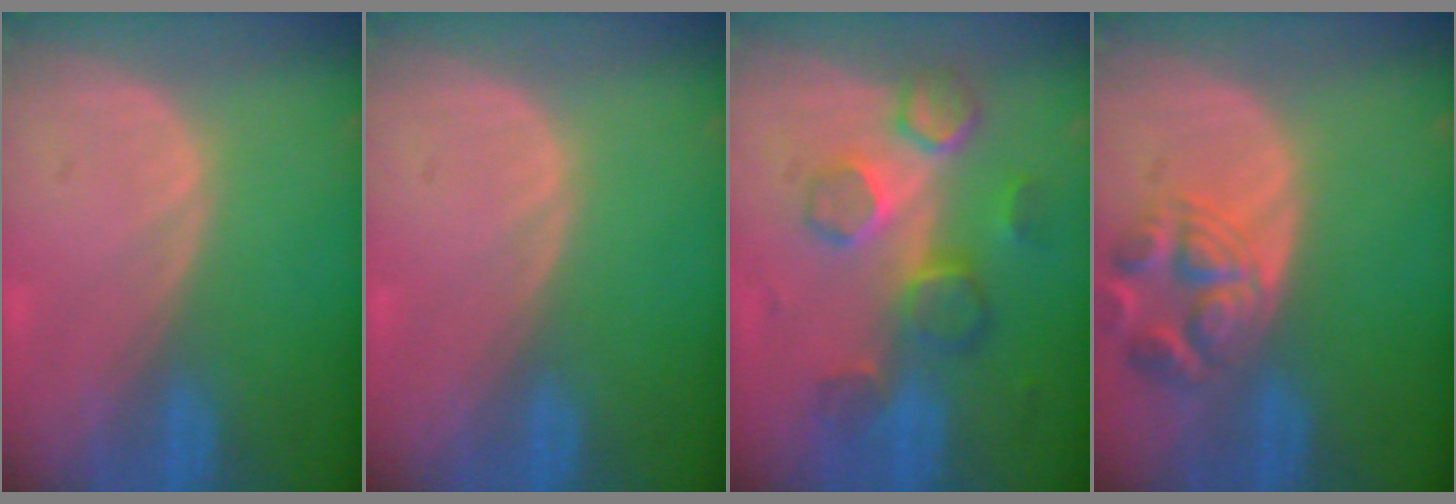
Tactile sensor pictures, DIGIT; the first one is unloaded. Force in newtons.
{"total": 0.0}
{"total": 8.6, "press": 7.7, "slide": 3.8}
{"total": 6.5, "press": 6.3, "slide": 1.6}